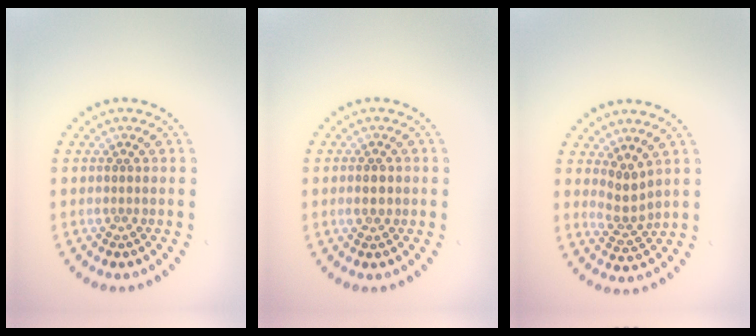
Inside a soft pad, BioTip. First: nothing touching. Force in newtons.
{"total": 1.2, "press": 1.2, "slide": 0.1}
{"total": 2.2, "press": 1.6, "slide": 1.6}